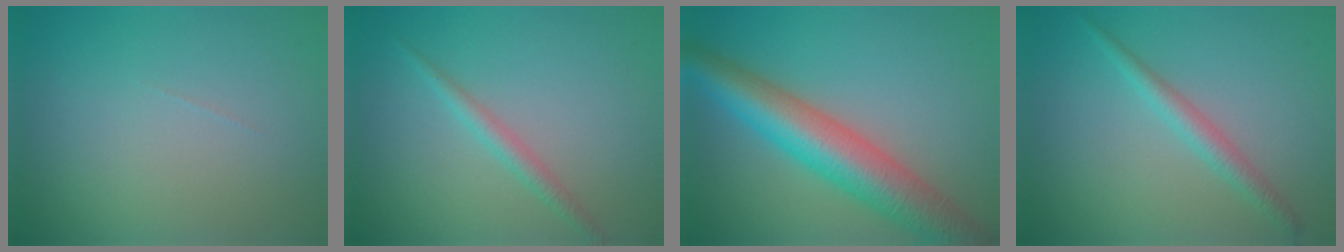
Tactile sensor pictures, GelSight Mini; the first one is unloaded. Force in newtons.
{"total": 1.8, "press": 1.8, "slide": 0.0}
{"total": 8.7, "press": 8.6, "slide": 0.4}
{"total": 2.2, "press": 2.2, "slide": 0.1}